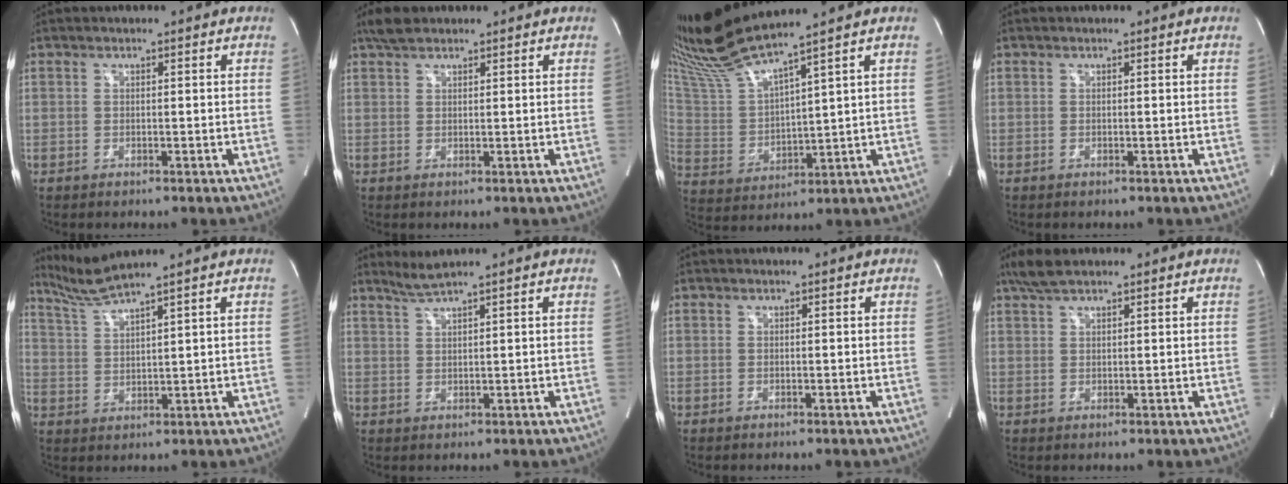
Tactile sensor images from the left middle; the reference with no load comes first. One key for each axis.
{"total": 2.9, "fx": 2.3, "fy": 1.1, "fz": 1.3, "tx": -0.031, "ty": 0.014, "tz": 0.046}
{"total": 12.0, "fx": 10.4, "fy": -1.7, "fz": 5.6, "tx": -0.127, "ty": -0.001, "tz": 0.213}
{"total": 0.0}
{"total": 5.2, "fx": 4.6, "fy": -2.0, "fz": 1.4, "tx": -0.042, "ty": -0.006, "tz": 0.103}
{"total": 2.5, "fx": 2.1, "fy": -1.1, "fz": 0.8, "tx": -0.021, "ty": -0.003, "tz": 0.048}
{"total": 0.0}
{"total": 3.8, "fx": 3.0, "fy": 0.9, "fz": 2.1, "tx": -0.052, "ty": 0.015, "tz": 0.062}